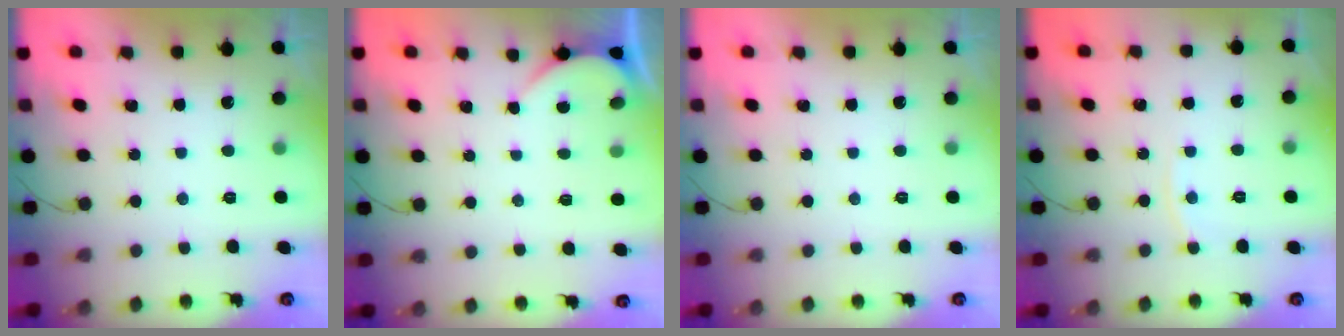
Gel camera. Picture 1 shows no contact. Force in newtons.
{"total": 2.7, "press": 2.7, "slide": 0.3}
{"total": 0.0}
{"total": 2.9, "press": 2.9, "slide": 0.1}